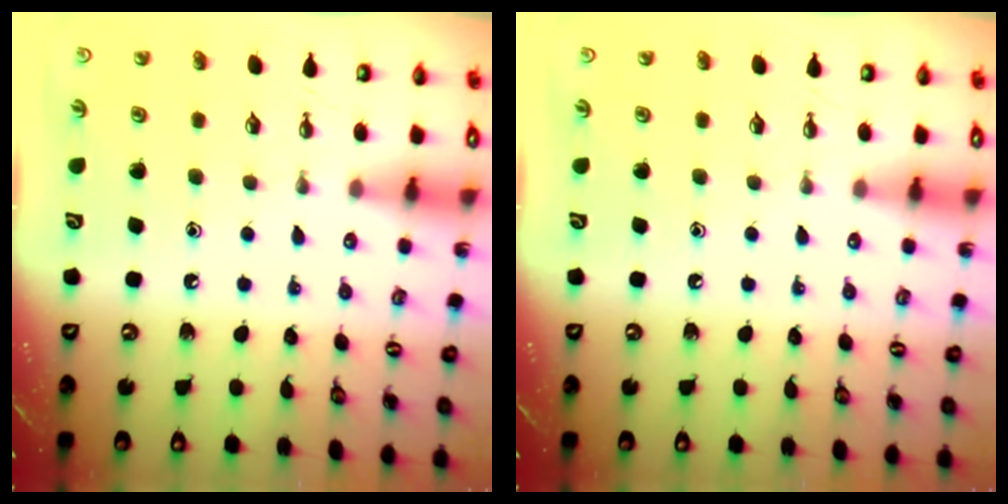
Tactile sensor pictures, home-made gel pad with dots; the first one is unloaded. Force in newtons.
{"total": 0.0}